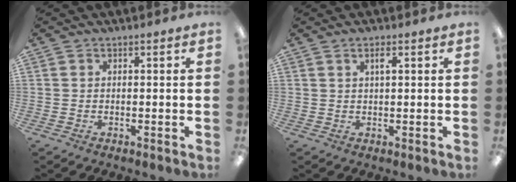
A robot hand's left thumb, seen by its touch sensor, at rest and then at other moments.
{"total": 2.1, "force": [1.2, 0.5, 1.7], "torque": [-0.027, 0.000, 0.017]}